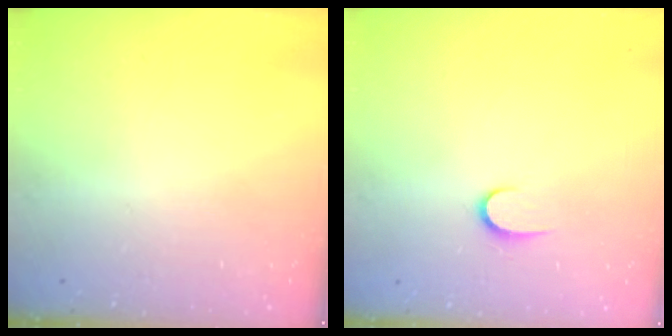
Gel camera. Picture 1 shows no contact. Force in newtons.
{"total": 5.4, "press": 5.4, "slide": 0.6}